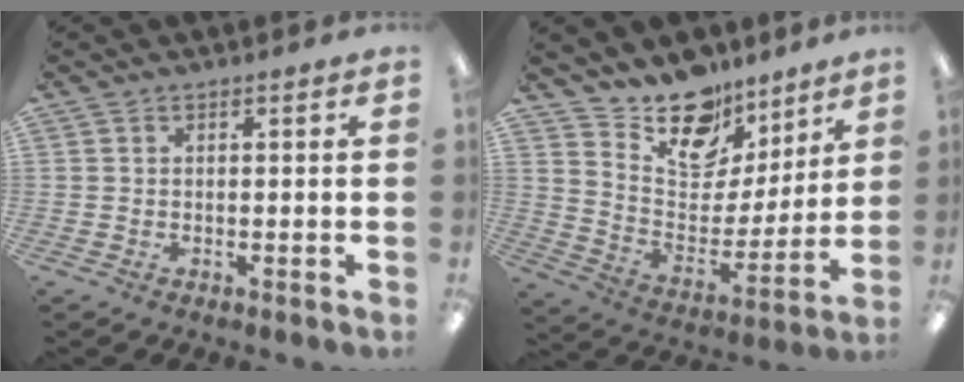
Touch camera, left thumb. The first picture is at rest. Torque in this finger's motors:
{"motor_torque": [0.37, 0.13, -0.14, -0.43, 0.07]}